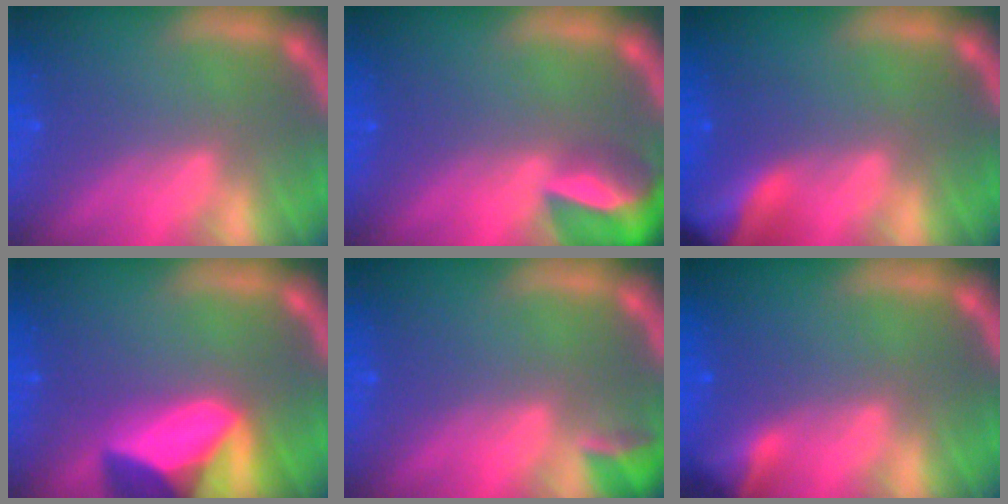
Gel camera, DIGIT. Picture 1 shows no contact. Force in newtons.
{"total": 6.9}
{"total": 6.9}
{"total": 10.0}
{"total": 1.9}
{"total": 2.9}